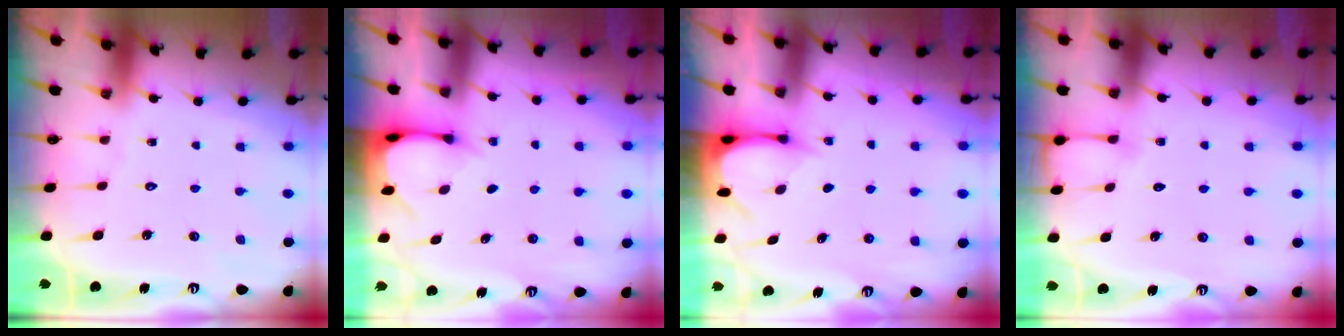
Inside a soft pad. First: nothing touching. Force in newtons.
{"total": 3.1, "press": 3.1, "slide": 0.2}
{"total": 3.6, "press": 3.6, "slide": 0.3}
{"total": 5.7, "press": 5.7, "slide": 0.4}